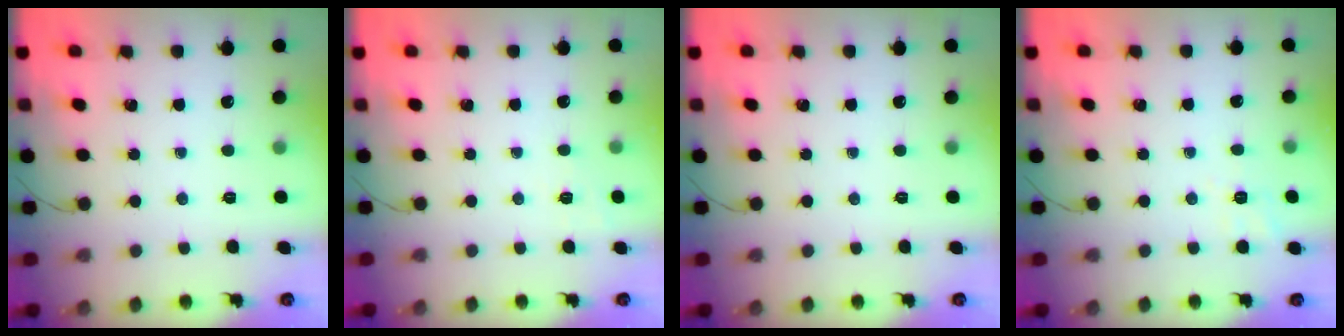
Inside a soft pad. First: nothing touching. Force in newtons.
{"total": 8.3, "press": 8.2, "slide": 1.7}
{"total": 0.0}
{"total": 2.2, "press": 0.9, "slide": 2.0}